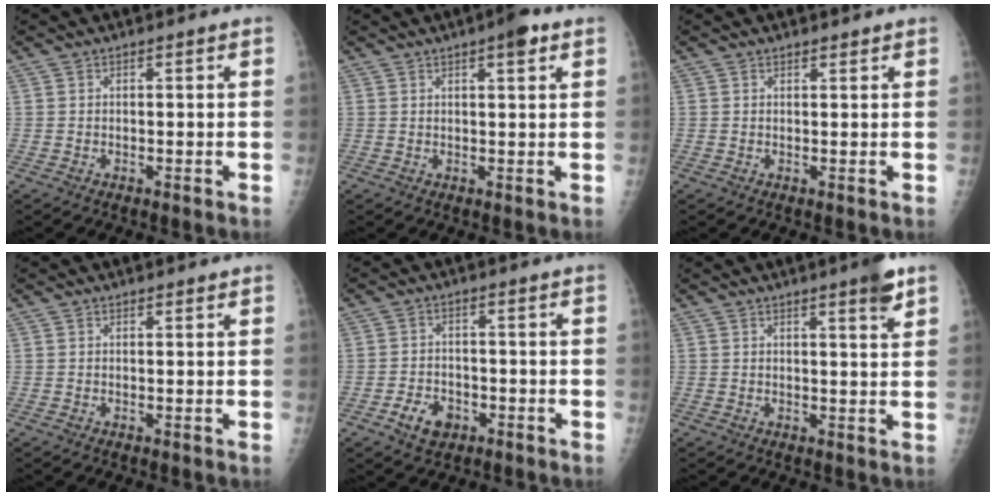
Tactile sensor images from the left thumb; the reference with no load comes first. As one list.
[{"total": 3.9, "force": [2.2, 1.0, 3.1], "torque": [-0.037, -0.006, 0.026]}, {"total": 1.0, "force": [0.9, 0.4, 0.2], "torque": [-0.001, -0.006, 0.012]}, {"total": 0.9, "force": [0.8, 0.3, 0.2], "torque": [-0.002, -0.003, 0.012]}, {"total": 5.1, "force": [-2.3, 3.7, 2.6], "torque": [-0.033, 0.013, -0.034]}, {"total": 4.4, "force": [2.9, 0.4, 3.4], "torque": [-0.040, -0.017, 0.036]}]